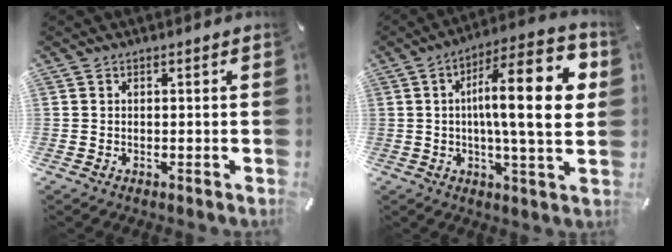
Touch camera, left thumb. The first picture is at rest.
{"total": 19.8, "force": [3.4, 4.4, 19.0], "torque": [-0.295, -0.006, 0.040]}